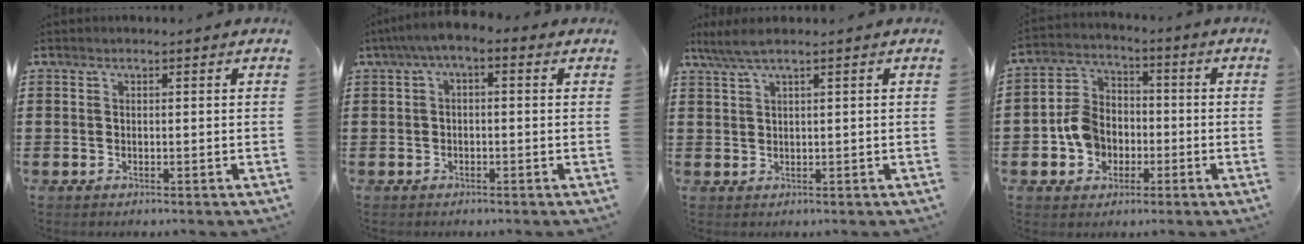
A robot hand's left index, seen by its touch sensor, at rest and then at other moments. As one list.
[{"total": 2.4, "force": [-1.6, 0.6, 1.7], "torque": [-0.030, 0.004, -0.035]}, {"total": 2.7, "force": [1.4, 0.1, 2.3], "torque": [-0.054, -0.004, 0.024]}, {"total": 7.4, "force": [-2.0, 6.2, 3.4], "torque": [-0.093, 0.021, -0.038]}]